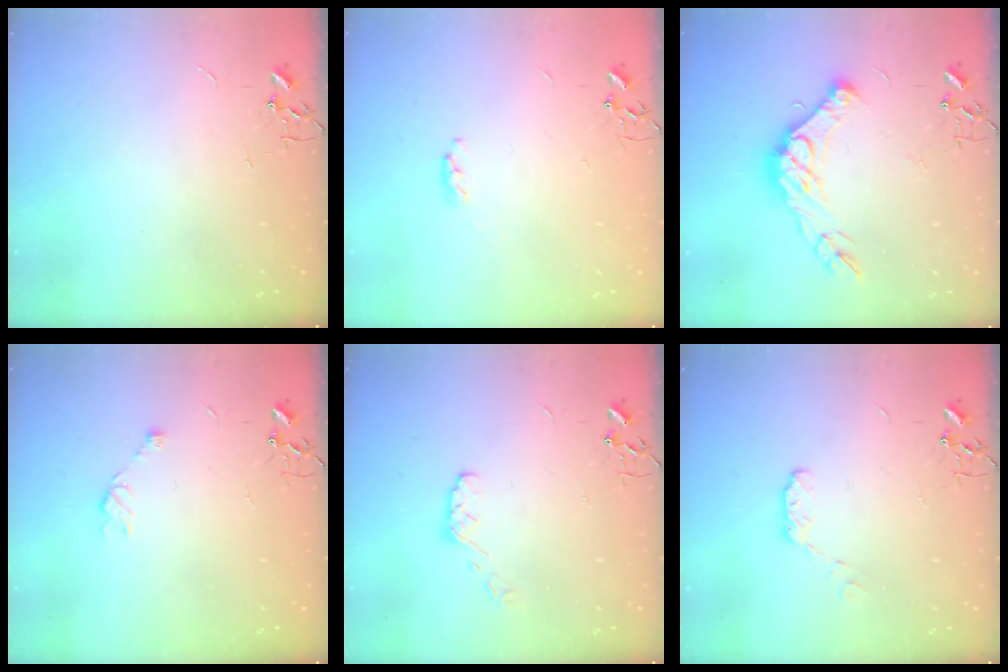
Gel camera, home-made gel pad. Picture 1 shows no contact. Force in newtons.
{"total": 3.6, "press": 3.6, "slide": 0.5}
{"total": 15.0, "press": 14.9, "slide": 1.7}
{"total": 5.8, "press": 5.7, "slide": 1.2}
{"total": 6.1, "press": 6.0, "slide": 0.9}
{"total": 5.3, "press": 5.3, "slide": 0.2}